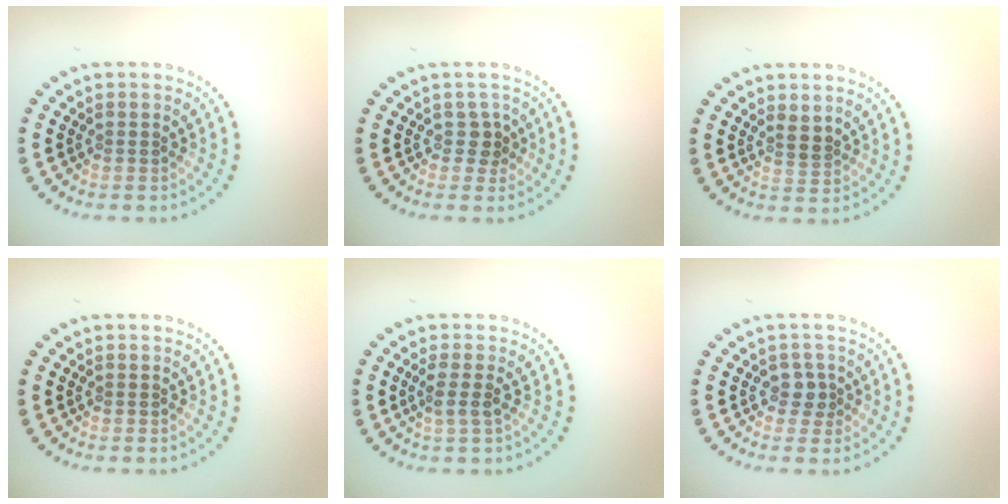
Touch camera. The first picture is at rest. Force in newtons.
{"total": 1.3, "press": 1.0, "slide": 0.8}
{"total": 1.1, "press": 0.9, "slide": 0.7}
{"total": 0.0}
{"total": 1.5, "press": 1.2, "slide": 0.8}
{"total": 1.6, "press": 1.4, "slide": 0.8}